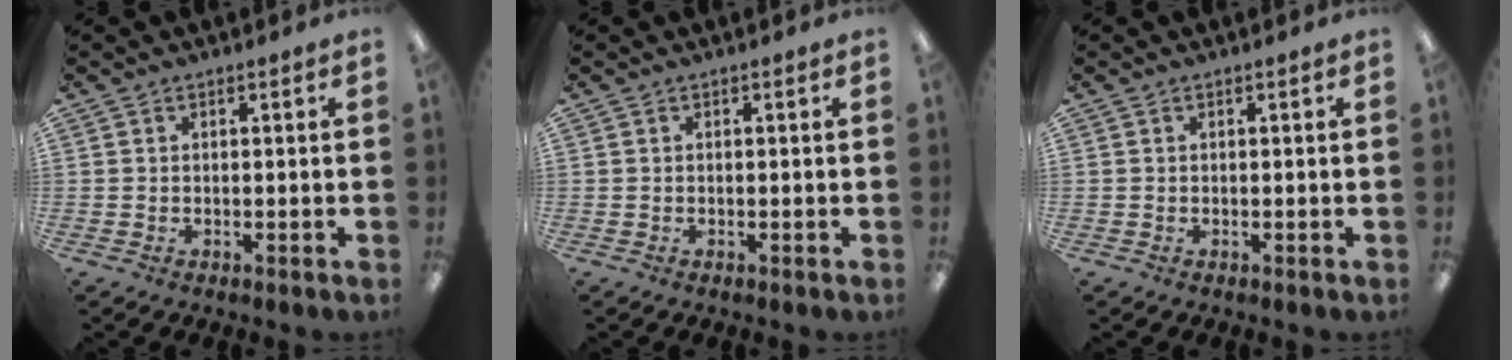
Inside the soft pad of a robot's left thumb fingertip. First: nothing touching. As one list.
[{"total": 0.0}, {"total": 0.0}]